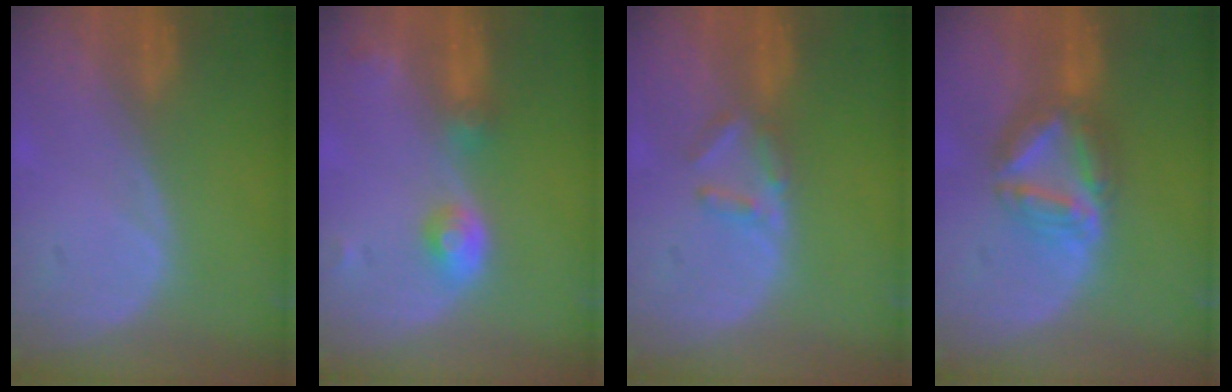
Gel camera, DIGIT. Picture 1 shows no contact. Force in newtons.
{"total": 4.2, "press": 4.0, "slide": 1.4}
{"total": 3.0, "press": 3.0, "slide": 0.4}
{"total": 7.5, "press": 6.6, "slide": 3.4}